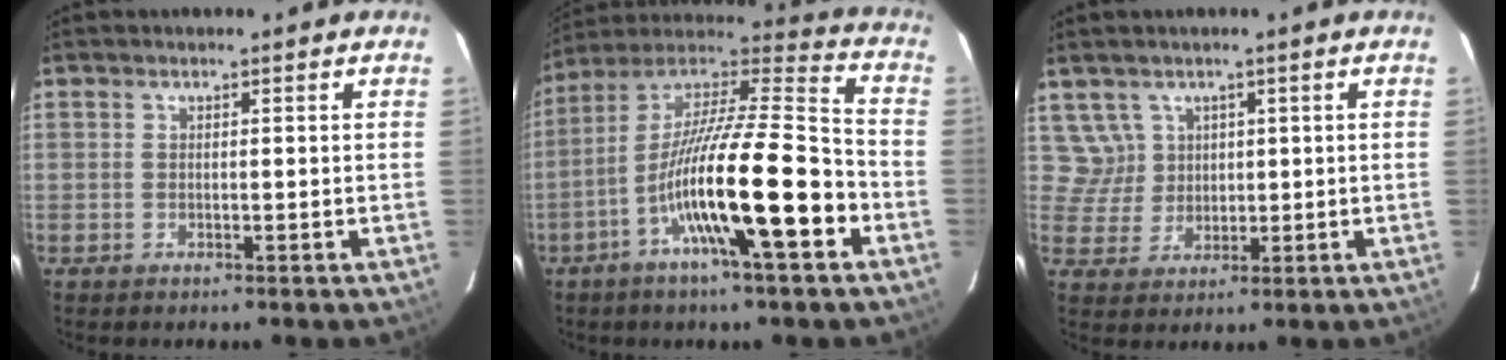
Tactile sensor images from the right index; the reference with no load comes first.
{"total": 19.9, "force": [-7.1, 1.6, 18.6], "torque": [-0.333, -0.003, -0.127]}
{"total": 5.0, "force": [2.1, 4.5, -0.3], "torque": [0.007, 0.013, 0.050]}